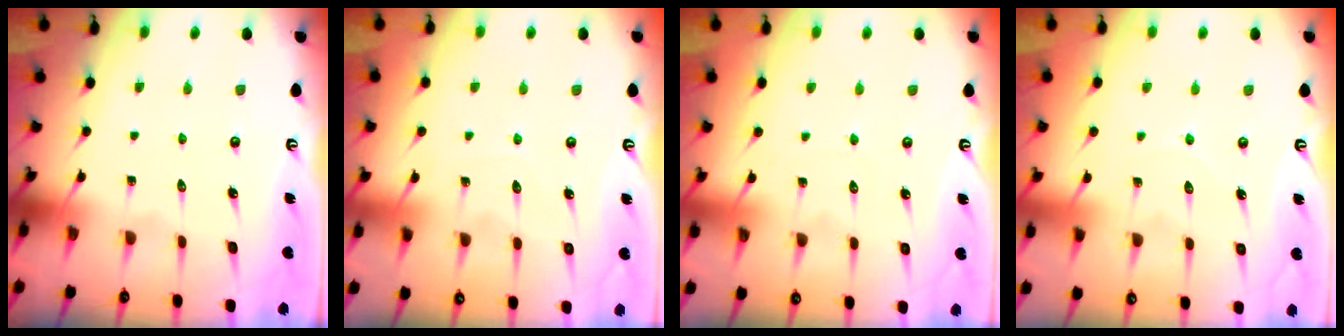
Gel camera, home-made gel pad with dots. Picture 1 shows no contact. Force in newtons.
{"total": 5.9, "press": 5.8, "slide": 0.6}
{"total": 2.6, "press": 2.6, "slide": 0.4}
{"total": 2.8, "press": 2.8, "slide": 0.3}